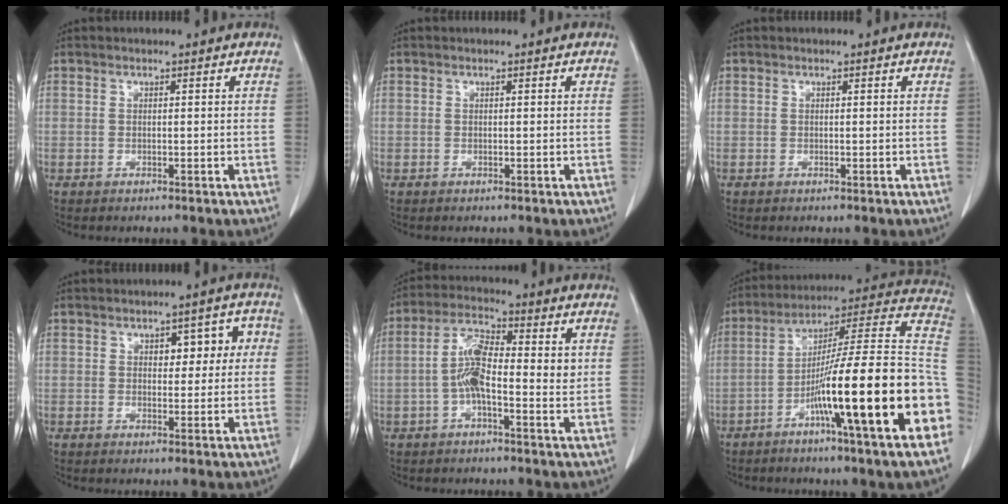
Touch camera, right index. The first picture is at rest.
{"total": 0.0}
{"total": 0.0}
{"total": 5.1, "force": [1.1, 2.9, 4.1], "torque": [-0.041, 0.024, 0.015]}
{"total": 8.4, "force": [-0.2, 2.8, 7.9], "torque": [-0.157, 0.017, -0.014]}
{"total": 25.7, "force": [-8.2, 0.3, 24.4], "torque": [-0.286, -0.002, -0.141]}